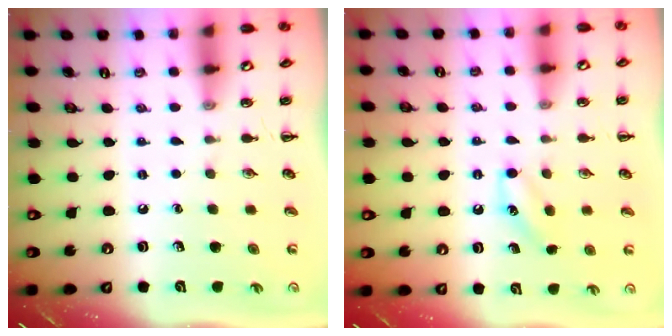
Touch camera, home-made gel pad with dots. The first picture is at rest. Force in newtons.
{"total": 7.5, "press": 7.2, "slide": 2.0}